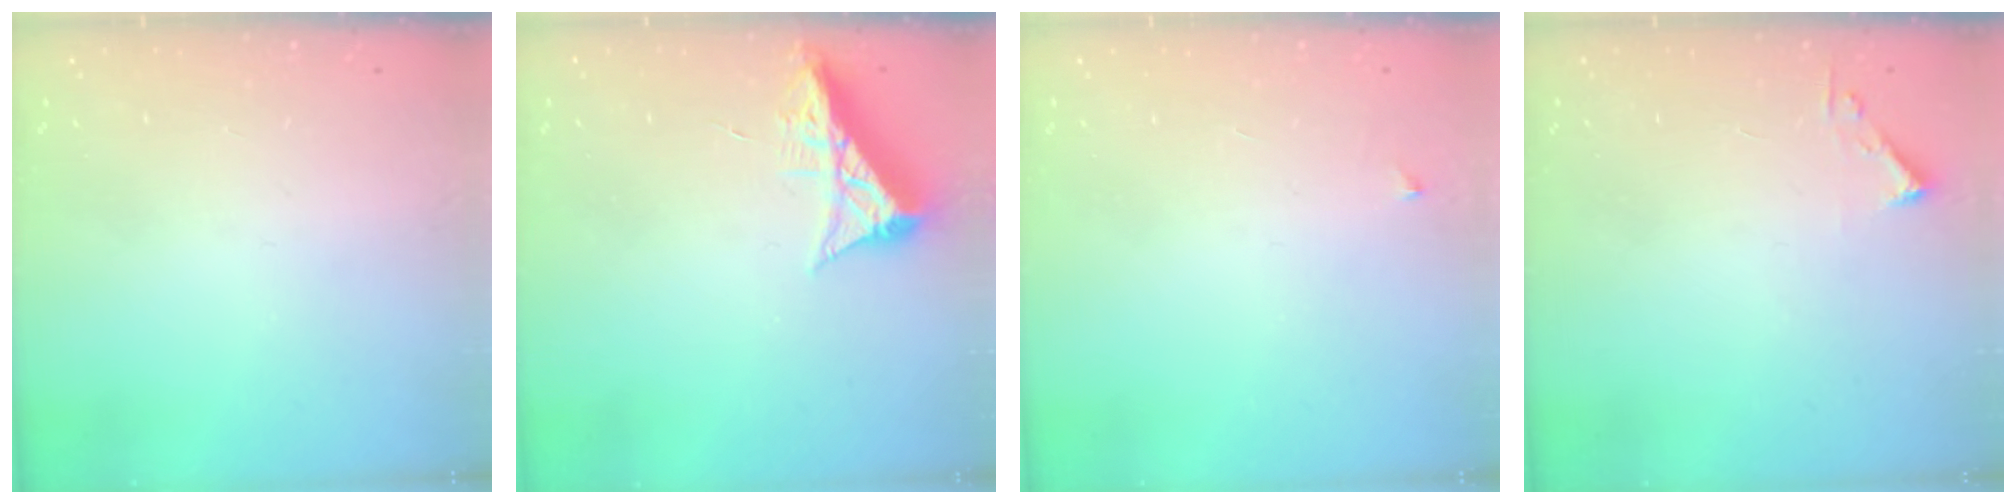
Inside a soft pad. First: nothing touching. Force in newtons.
{"total": 7.7, "press": 7.6, "slide": 1.0}
{"total": 3.2, "press": 3.2, "slide": 0.5}
{"total": 2.4, "press": 2.4, "slide": 0.3}